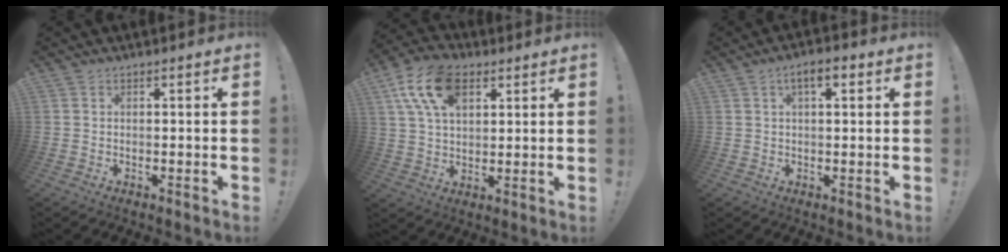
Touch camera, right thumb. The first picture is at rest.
{"total": 15.4, "force": [7.0, 9.0, 10.3], "torque": [-0.185, -0.014, 0.128]}
{"total": 5.2, "force": [1.9, 2.1, 4.3], "torque": [-0.064, 0.002, 0.028]}